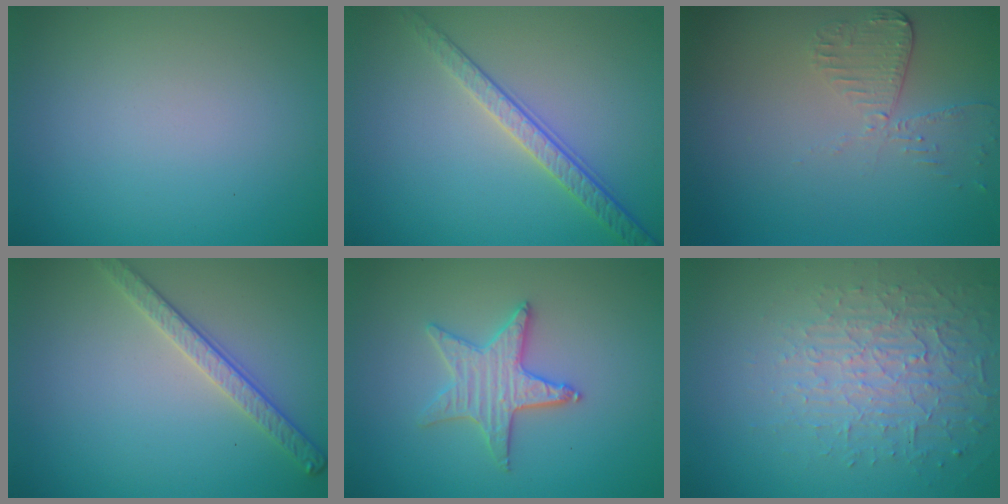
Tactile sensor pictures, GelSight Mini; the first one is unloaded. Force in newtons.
{"total": 2.8, "press": 2.4, "slide": 1.5}
{"total": 2.6, "press": 2.3, "slide": 1.2}
{"total": 2.7, "press": 2.6, "slide": 0.9}
{"total": 3.1, "press": 3.1, "slide": 0.5}
{"total": 3.7, "press": 3.2, "slide": 1.9}